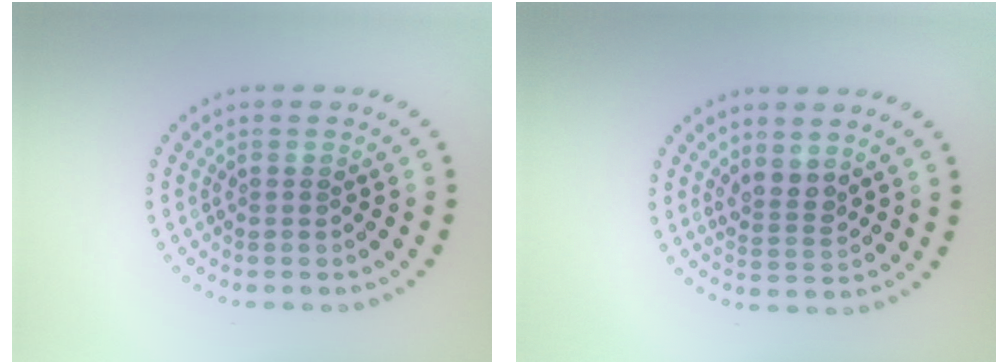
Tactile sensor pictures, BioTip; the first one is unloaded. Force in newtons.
{"total": 2.0, "press": 1.7, "slide": 1.1}